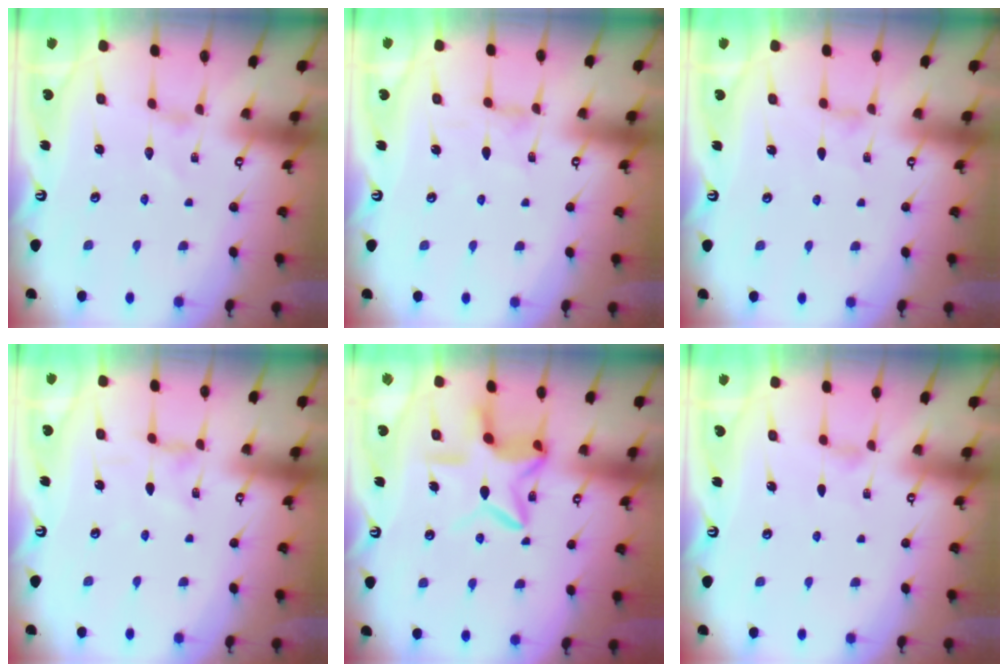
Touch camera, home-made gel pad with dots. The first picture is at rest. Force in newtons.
{"total": 2.0, "press": 2.0, "slide": 0.3}
{"total": 1.0, "press": 1.0, "slide": 0.3}
{"total": 0.0}
{"total": 11.3, "press": 11.3, "slide": 0.7}
{"total": 0.6, "press": 0.5, "slide": 0.2}